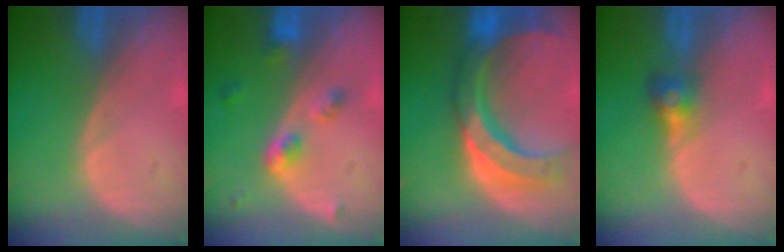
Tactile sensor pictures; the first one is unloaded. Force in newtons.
{"total": 4.4, "press": 4.0, "slide": 1.9}
{"total": 11.4, "press": 9.6, "slide": 6.0}
{"total": 2.8, "press": 2.7, "slide": 0.9}